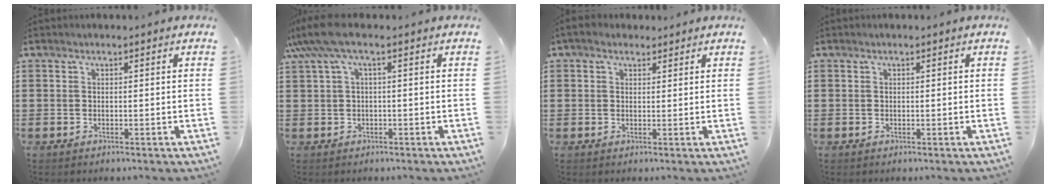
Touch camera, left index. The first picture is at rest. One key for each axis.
{"total": 5.2, "fx": 1.1, "fy": 0.7, "fz": 5.0, "tx": -0.116, "ty": -0.007, "tz": 0.015}
{"total": 2.1, "fx": 1.6, "fy": 1.1, "fz": 0.8, "tx": -0.020, "ty": 0.008, "tz": 0.031}
{"total": 0.0}